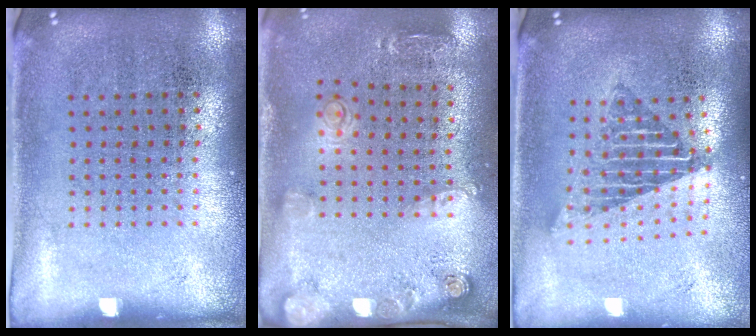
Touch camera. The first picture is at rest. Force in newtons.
{"total": 1.7, "press": 1.4, "slide": 1.0}
{"total": 1.7, "press": 1.4, "slide": 1.0}